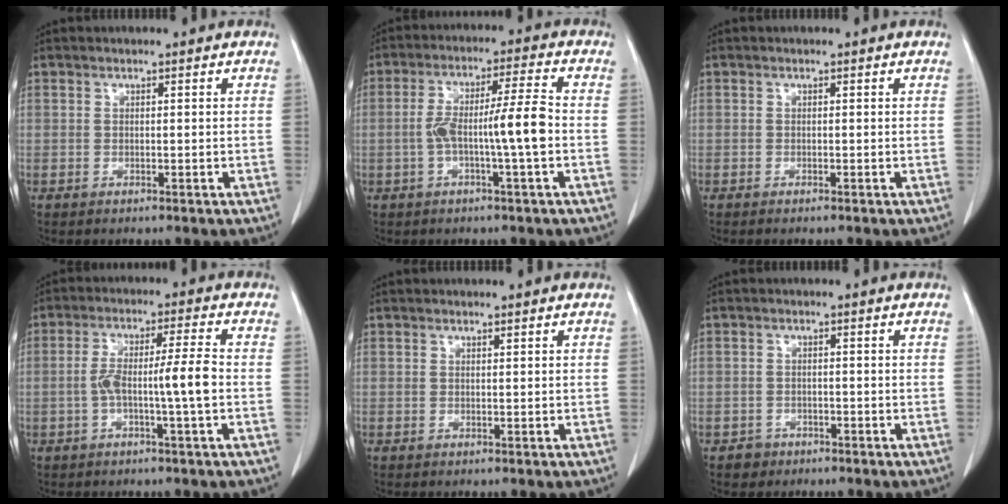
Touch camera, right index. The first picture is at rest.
{"total": 8.6, "force": [-1.7, -0.2, 8.4], "torque": [-0.156, 0.015, -0.029]}
{"total": 0.5, "force": [-0.5, 0.0, 0.3], "torque": [-0.006, -0.002, -0.008]}
{"total": 7.4, "force": [-1.4, -0.3, 7.2], "torque": [-0.137, 0.013, -0.024]}
{"total": 0.0}
{"total": 2.1, "force": [-1.3, 1.7, -0.1], "torque": [0.002, 0.010, -0.022]}